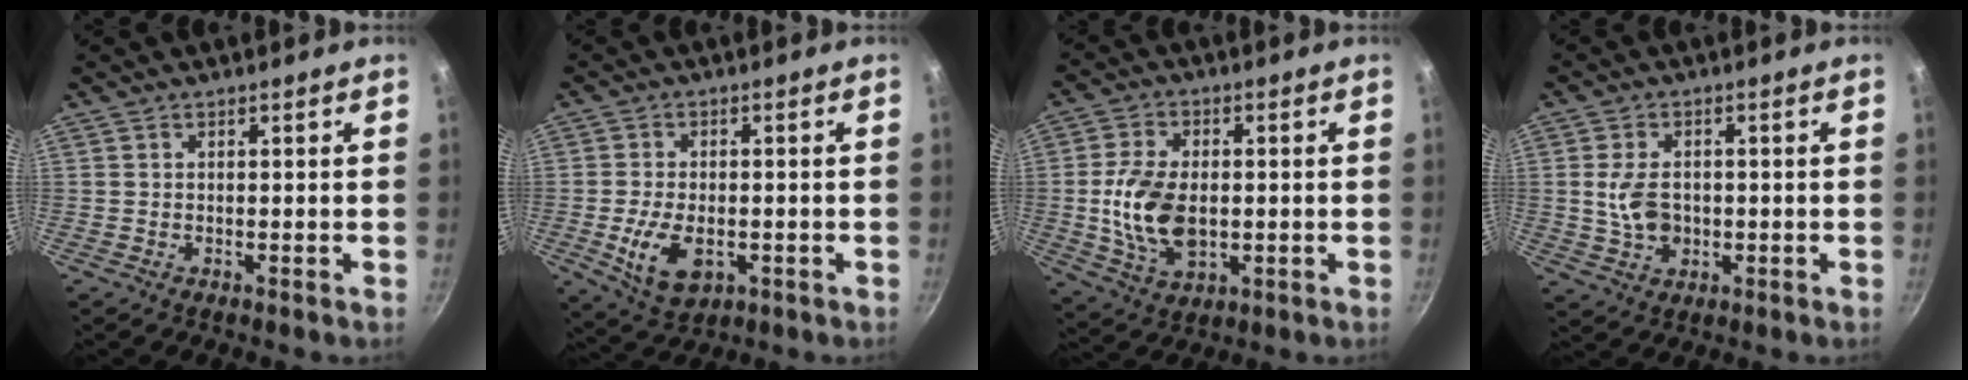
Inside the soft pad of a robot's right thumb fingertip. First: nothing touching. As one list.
[{"total": 9.9, "force": [-2.5, 5.8, 7.6], "torque": [-0.136, 0.000, -0.034]}, {"total": 12.4, "force": [-0.6, 7.7, 9.7], "torque": [-0.171, -0.002, -0.008]}, {"total": 6.5, "force": [-0.1, 4.6, 4.6], "torque": [-0.077, 0.001, 0.000]}]